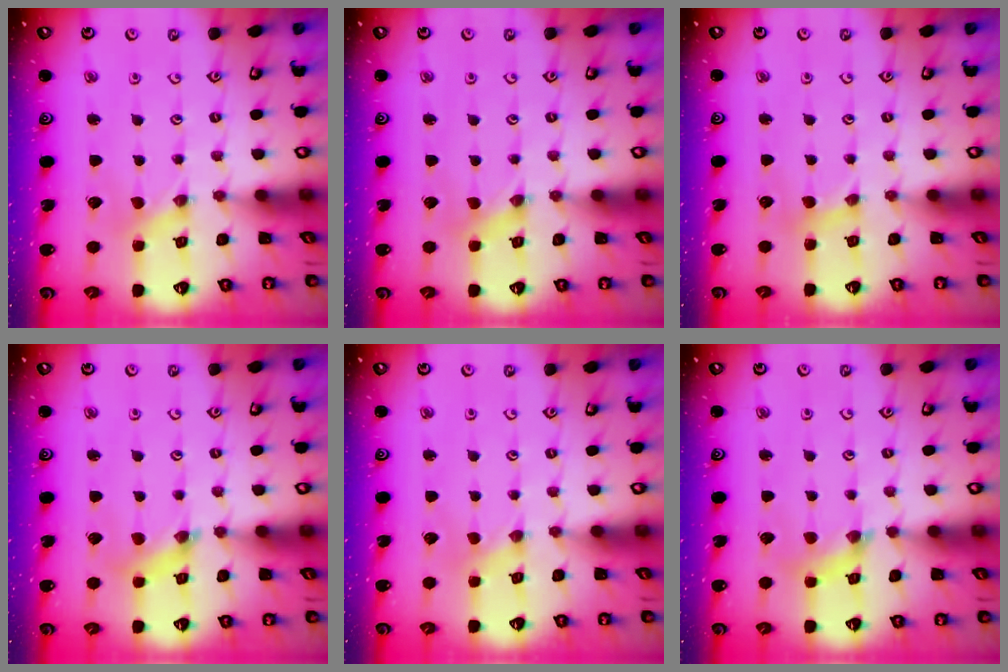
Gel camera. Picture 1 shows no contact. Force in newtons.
{"total": 0.0}
{"total": 2.7, "press": 2.7, "slide": 0.4}
{"total": 3.7, "press": 3.6, "slide": 0.4}
{"total": 0.0}
{"total": 5.3, "press": 5.3, "slide": 0.5}